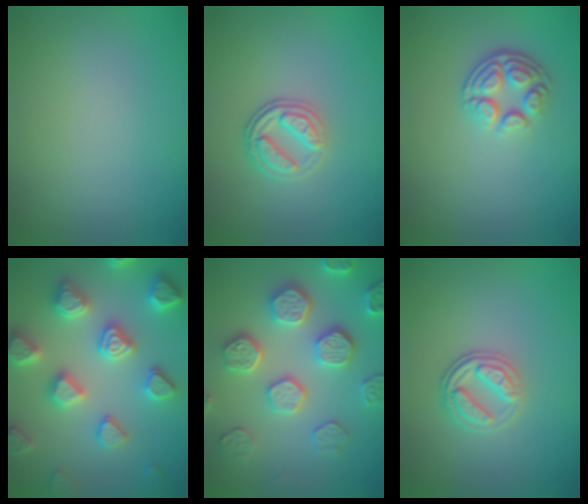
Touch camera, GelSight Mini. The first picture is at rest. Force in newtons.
{"total": 2.7, "press": 2.4, "slide": 1.1}
{"total": 3.6, "press": 2.6, "slide": 2.4}
{"total": 7.1, "press": 7.0, "slide": 1.5}
{"total": 5.3, "press": 5.1, "slide": 1.6}
{"total": 2.7, "press": 2.4, "slide": 1.1}